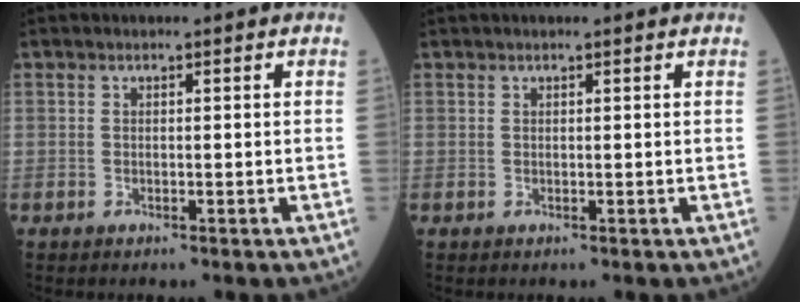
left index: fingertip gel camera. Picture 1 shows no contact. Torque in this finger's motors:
{"motor_torque": [0.95, -1.19, 0.03, 0.02]}